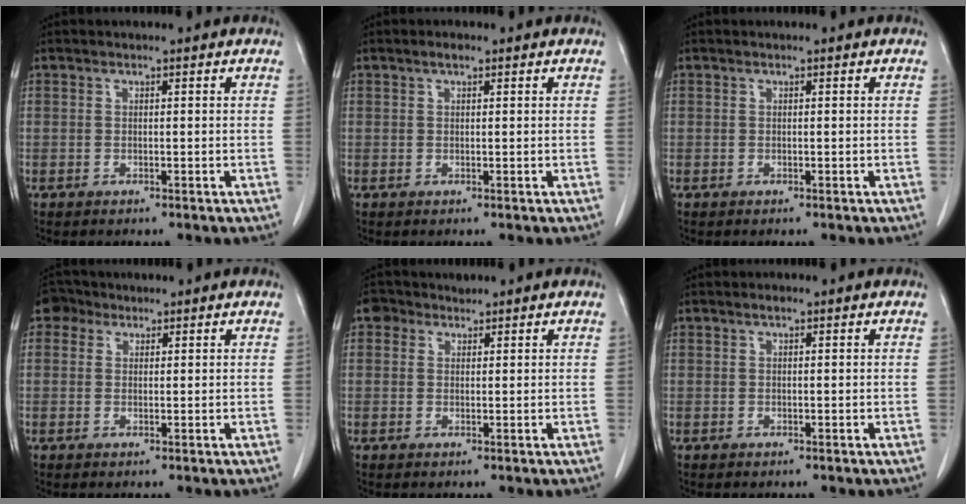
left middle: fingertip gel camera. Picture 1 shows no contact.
{"total": 1.0, "force": [0.6, 0.3, 0.7], "torque": [-0.014, 0.003, 0.010]}
{"total": 0.0}
{"total": 2.7, "force": [1.6, 2.1, 0.4], "torque": [-0.005, 0.009, 0.024]}
{"total": 2.2, "force": [1.5, 1.6, 0.3], "torque": [-0.009, 0.016, 0.024]}
{"total": 0.6, "force": [0.4, 0.2, 0.4], "torque": [-0.012, 0.000, 0.007]}